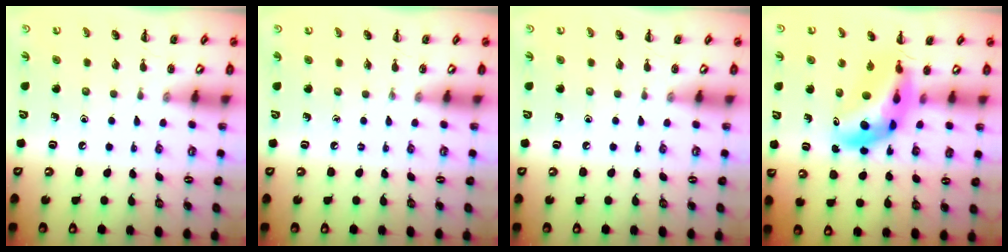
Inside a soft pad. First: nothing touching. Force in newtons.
{"total": 0.0}
{"total": 0.0}
{"total": 10.7, "press": 10.1, "slide": 3.5}